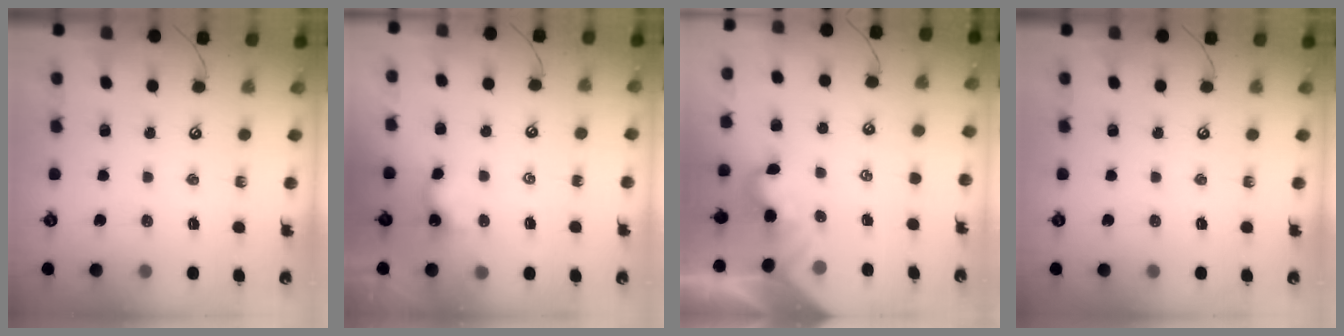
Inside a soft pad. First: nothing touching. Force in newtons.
{"total": 3.5, "press": 3.4, "slide": 0.6}
{"total": 0.9, "press": 0.7, "slide": 0.6}
{"total": 0.0}